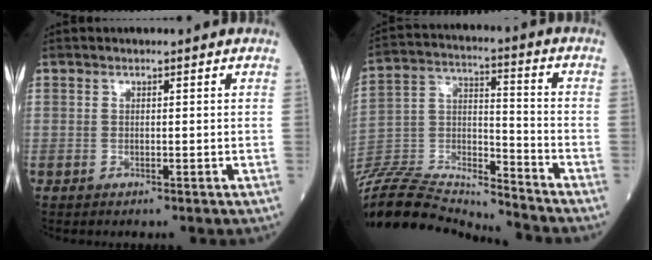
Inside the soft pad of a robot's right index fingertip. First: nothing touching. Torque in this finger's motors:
{"motor_torque": [-0.25, -0.17, -0.15, -0.21]}